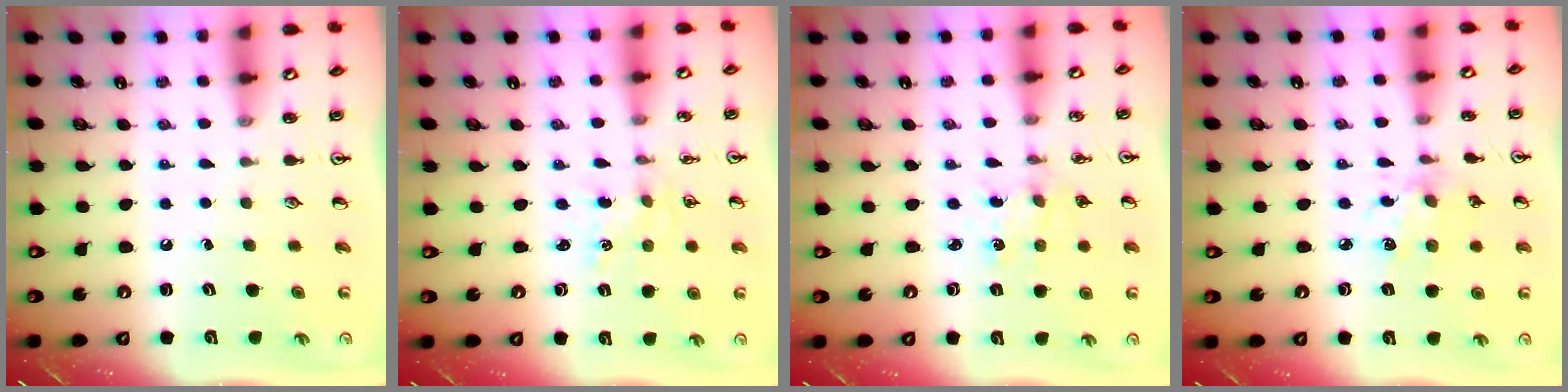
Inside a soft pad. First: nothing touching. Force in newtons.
{"total": 0.7, "press": 0.6, "slide": 0.2}
{"total": 0.8, "press": 0.8, "slide": 0.1}
{"total": 4.2, "press": 4.0, "slide": 1.4}